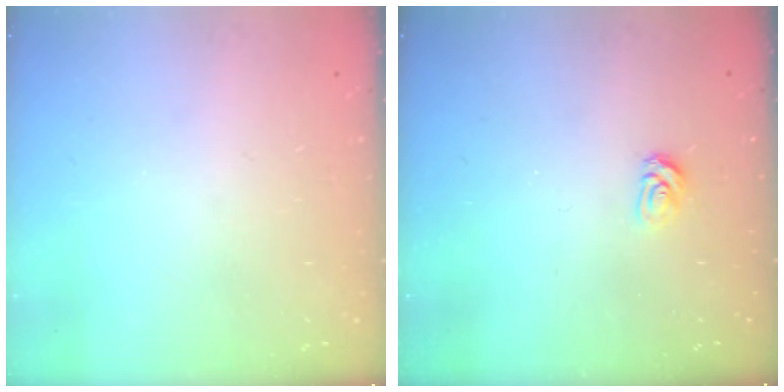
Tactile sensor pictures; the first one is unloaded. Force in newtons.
{"total": 3.1, "press": 3.1, "slide": 0.3}